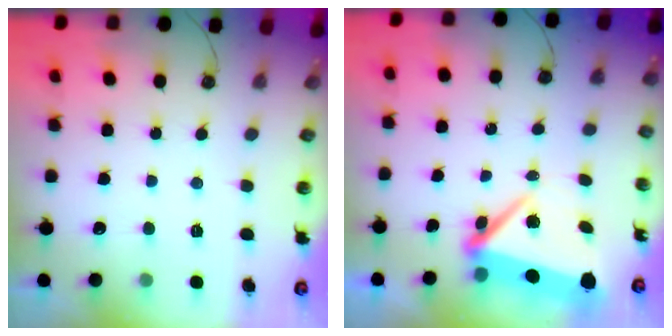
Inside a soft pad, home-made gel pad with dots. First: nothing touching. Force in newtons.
{"total": 7.0, "press": 6.9, "slide": 1.3}